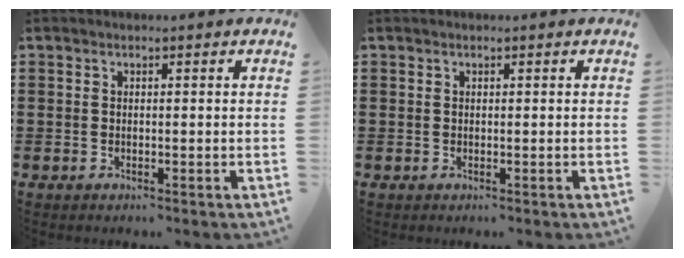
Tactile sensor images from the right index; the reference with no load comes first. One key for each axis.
{"total": 0.0}